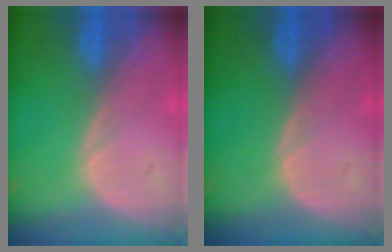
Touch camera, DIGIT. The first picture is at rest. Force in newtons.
{"total": 0.0}